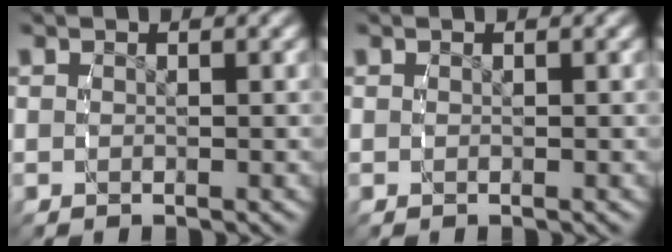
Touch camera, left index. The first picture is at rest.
{"total": 0.0}